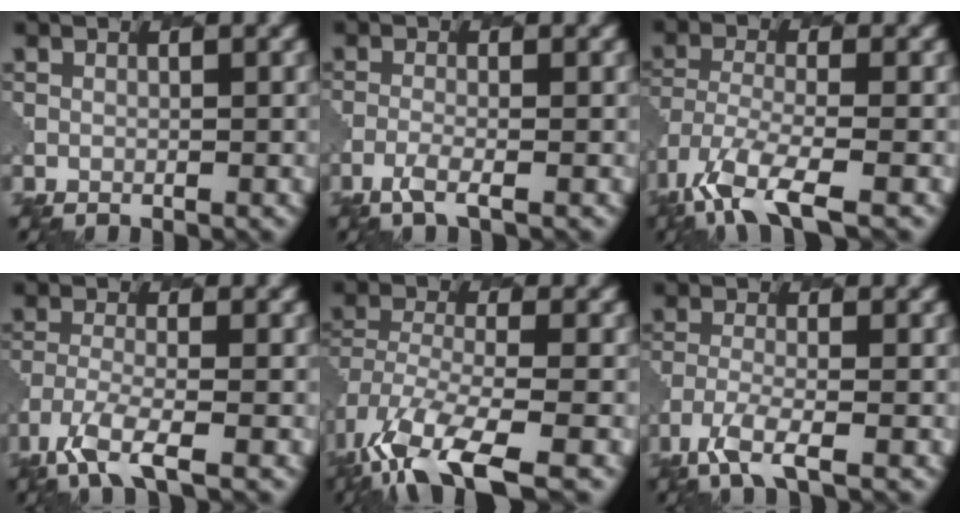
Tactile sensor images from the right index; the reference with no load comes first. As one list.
[{"total": 2.2, "force": [-1.3, 0.5, 1.7], "torque": [-0.033, -0.003, -0.038]}, {"total": 7.1, "force": [-4.5, 2.4, 5.0], "torque": [-0.105, -0.014, -0.091]}, {"total": 4.8, "force": [-3.2, 1.1, 3.4], "torque": [-0.075, -0.012, -0.068]}, {"total": 10.7, "force": [-6.4, 4.4, 7.4], "torque": [-0.166, -0.030, -0.110]}, {"total": 3.7, "force": [-2.5, 0.7, 2.7], "torque": [-0.058, -0.009, -0.057]}]